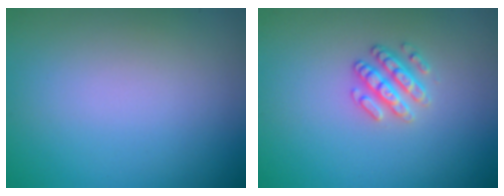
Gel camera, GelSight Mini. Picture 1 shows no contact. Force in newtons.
{"total": 2.5, "press": 2.4, "slide": 0.7}